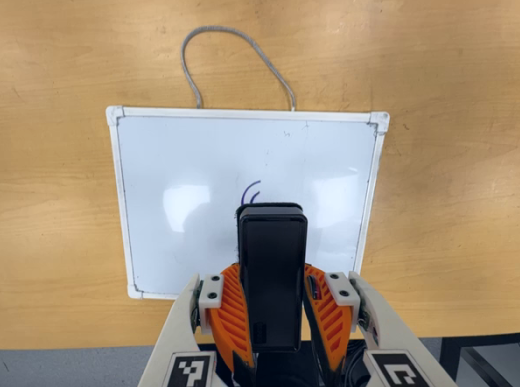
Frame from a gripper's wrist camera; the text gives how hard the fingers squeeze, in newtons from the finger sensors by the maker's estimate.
{"total": 10.4, "left": 8.8, "right": 11.9}